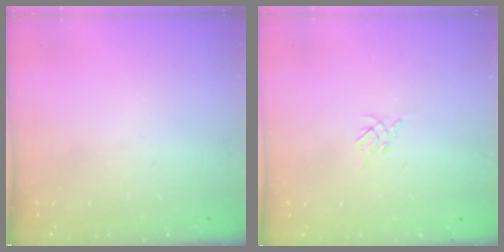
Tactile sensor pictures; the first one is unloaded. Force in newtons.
{"total": 3.8, "press": 3.7, "slide": 0.8}